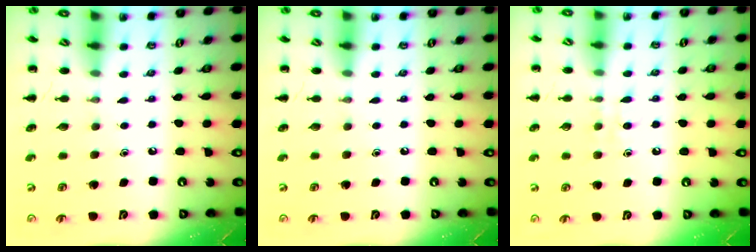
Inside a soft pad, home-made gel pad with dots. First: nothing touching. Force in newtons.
{"total": 0.0}
{"total": 4.2, "press": 4.0, "slide": 1.3}